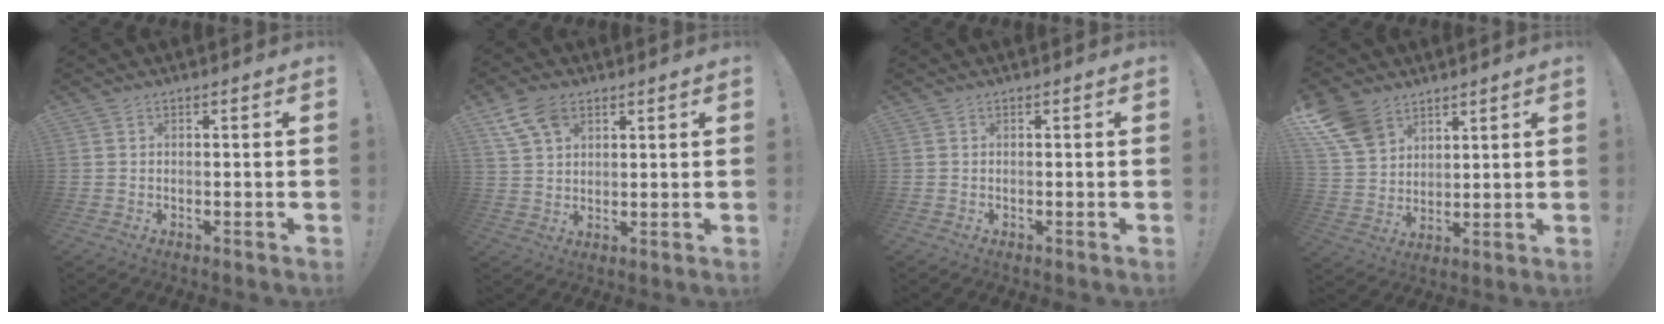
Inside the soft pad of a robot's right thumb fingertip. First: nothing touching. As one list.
[{"total": 8.9, "force": [4.9, 5.5, 4.9], "torque": [-0.094, -0.006, 0.100]}, {"total": 0.0}, {"total": 12.2, "force": [7.7, 7.8, 5.3], "torque": [-0.107, -0.041, 0.155]}]